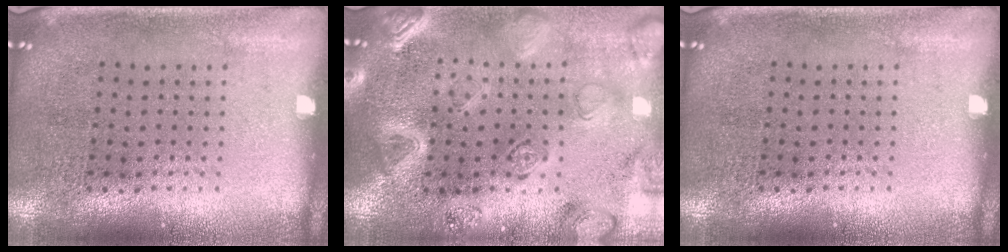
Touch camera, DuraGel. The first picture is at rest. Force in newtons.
{"total": 3.0, "press": 2.9, "slide": 0.8}
{"total": 0.0}